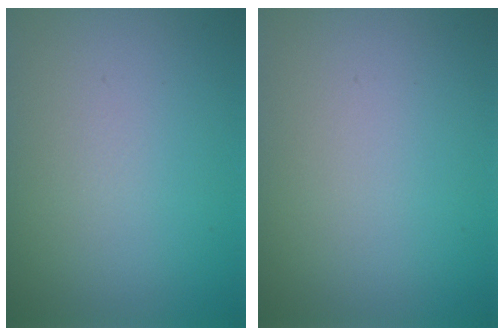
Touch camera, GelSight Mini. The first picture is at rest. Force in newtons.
{"total": 0.0}